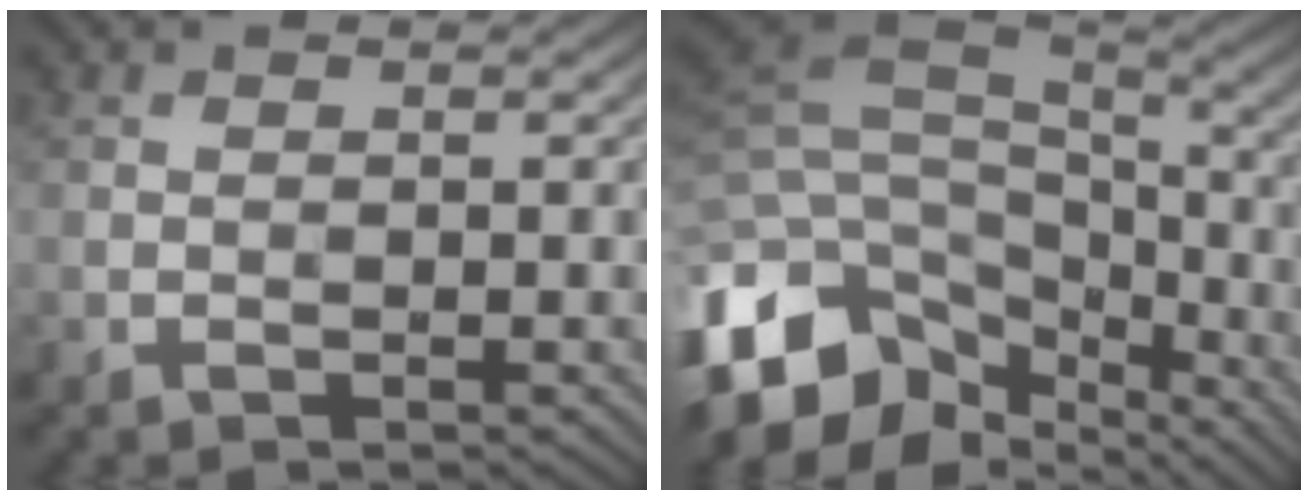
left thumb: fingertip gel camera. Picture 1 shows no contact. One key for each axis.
{"total": 14.6, "fx": -5.7, "fy": 9.2, "fz": 9.8, "tx": -0.257, "ty": -0.023, "tz": -0.067}